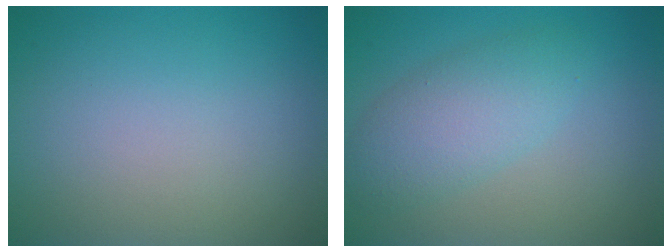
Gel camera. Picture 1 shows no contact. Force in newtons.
{"total": 4.0, "press": 4.0, "slide": 0.1}